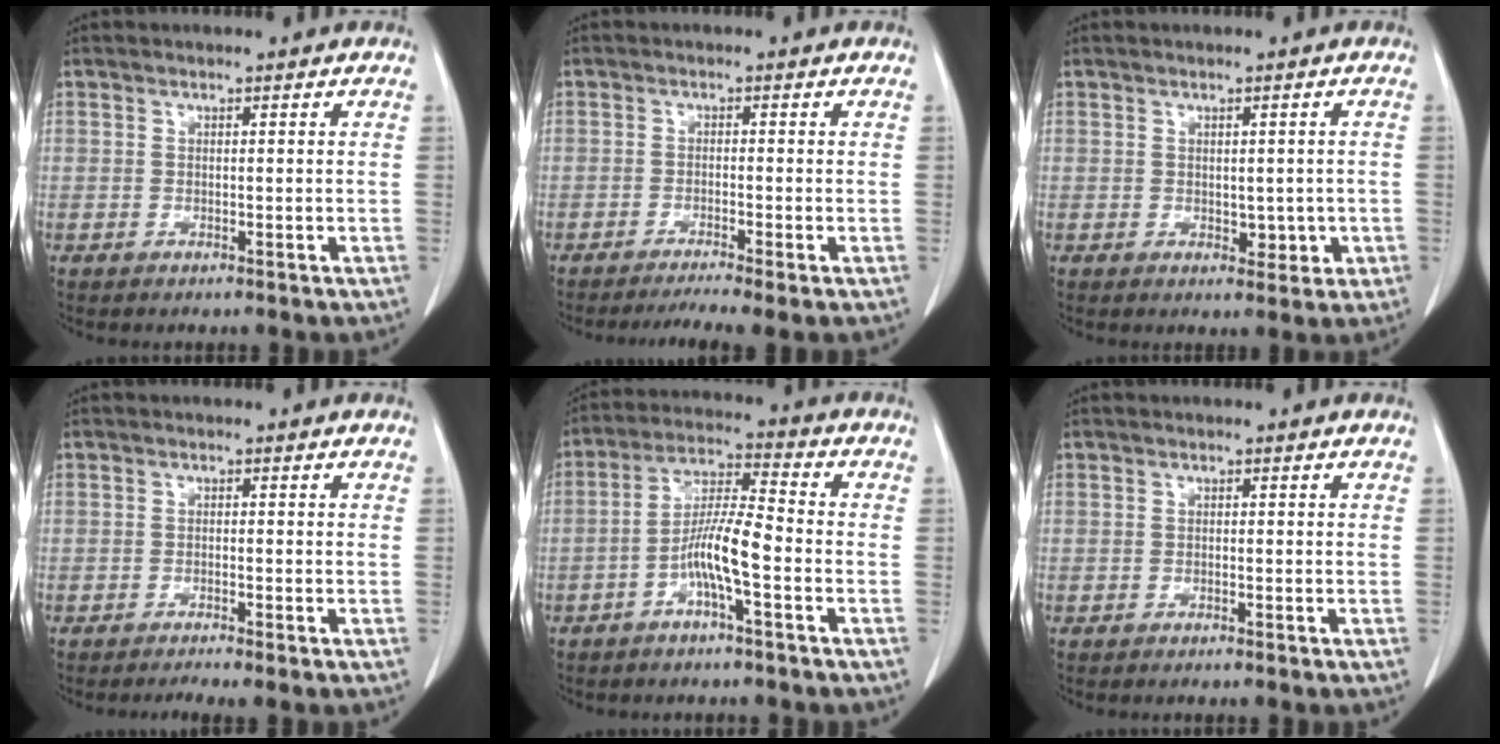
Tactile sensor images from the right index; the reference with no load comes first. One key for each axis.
{"total": 5.1, "fx": -4.0, "fy": -0.6, "fz": 3.1, "tx": -0.048, "ty": -0.007, "tz": -0.063}
{"total": 3.2, "fx": -0.4, "fy": 2.0, "fz": 2.5, "tx": -0.023, "ty": 0.002, "tz": 0.003}
{"total": 2.6, "fx": -2.1, "fy": -0.4, "fz": 1.5, "tx": -0.023, "ty": -0.003, "tz": -0.034}
{"total": 7.9, "fx": -2.9, "fy": 0.7, "fz": 7.3, "tx": -0.147, "ty": 0.014, "tz": -0.058}
{"total": 0.6, "fx": -0.5, "fy": -0.2, "fz": 0.3, "tx": -0.004, "ty": 0.003, "tz": -0.010}